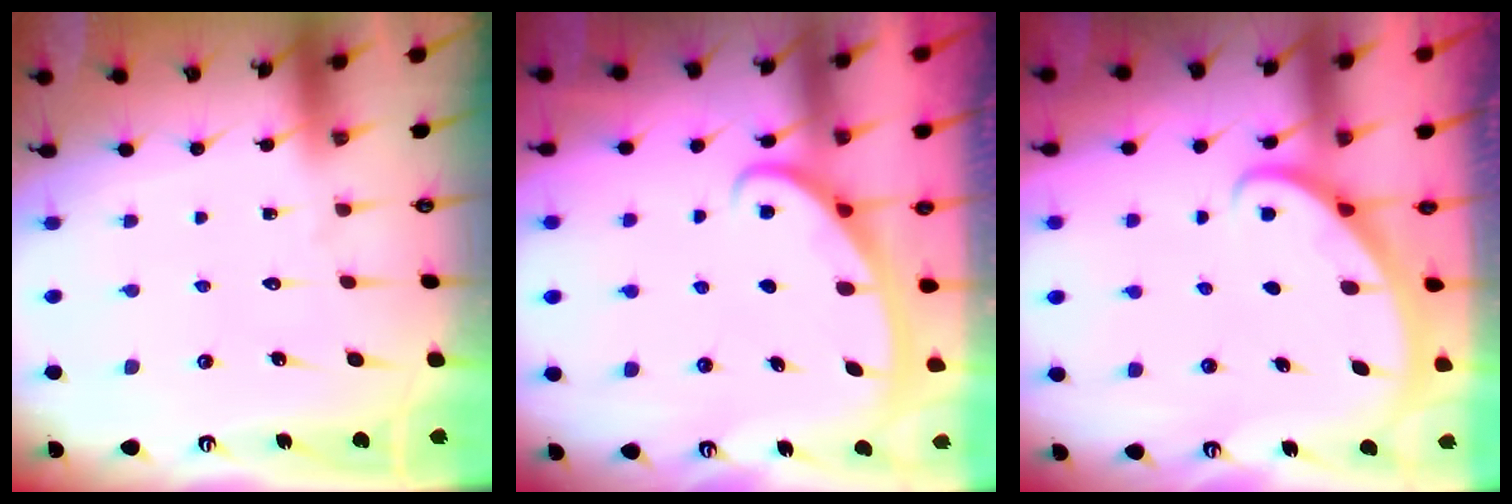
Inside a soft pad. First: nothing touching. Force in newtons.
{"total": 2.8, "press": 2.8, "slide": 0.4}
{"total": 2.6, "press": 2.6, "slide": 0.1}